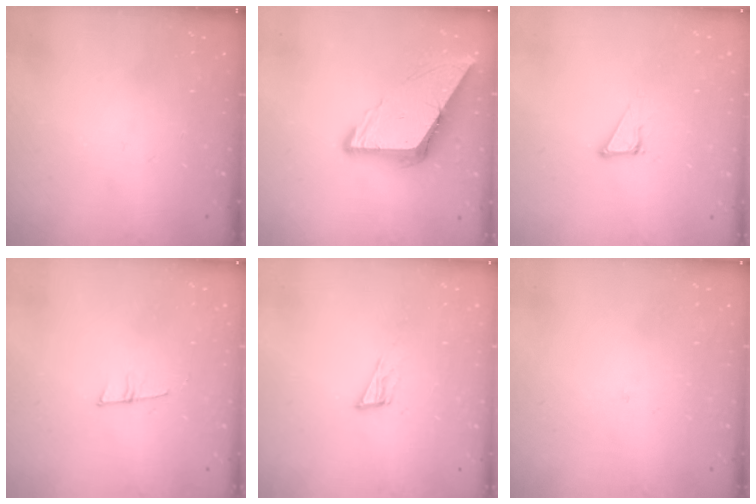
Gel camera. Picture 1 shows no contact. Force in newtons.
{"total": 9.9, "press": 9.9, "slide": 1.1}
{"total": 4.7, "press": 4.7, "slide": 0.2}
{"total": 6.3, "press": 5.6, "slide": 2.9}
{"total": 5.9, "press": 5.8, "slide": 0.7}
{"total": 2.1, "press": 2.1, "slide": 0.1}